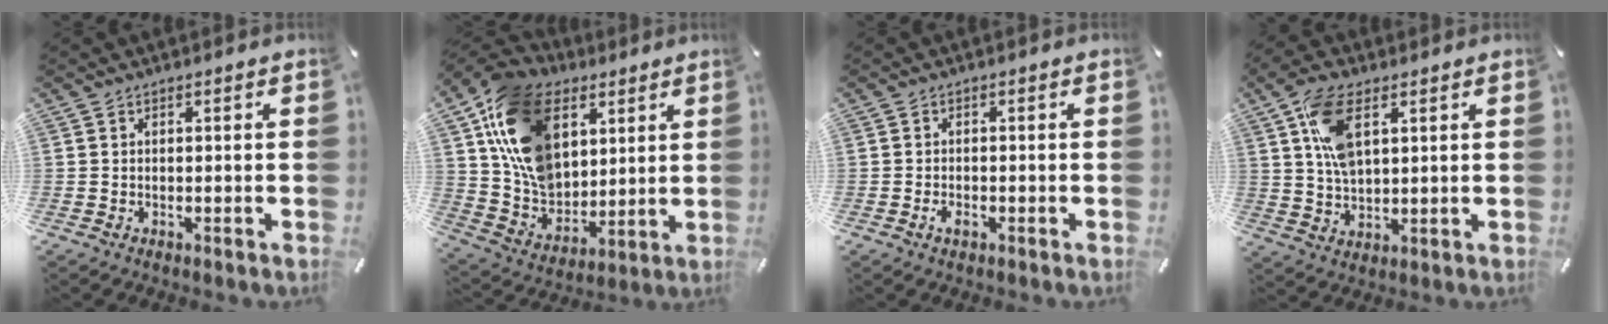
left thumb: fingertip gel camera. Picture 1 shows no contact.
{"total": 19.7, "force": [7.6, 14.7, 10.8], "torque": [-0.224, -0.025, 0.147]}
{"total": 1.9, "force": [-1.0, 0.9, 1.4], "torque": [-0.024, 0.004, -0.019]}
{"total": 10.8, "force": [4.0, 5.8, 8.2], "torque": [-0.173, -0.002, 0.072]}